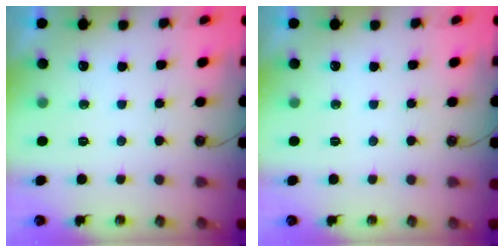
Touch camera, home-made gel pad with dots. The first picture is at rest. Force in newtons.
{"total": 0.0}